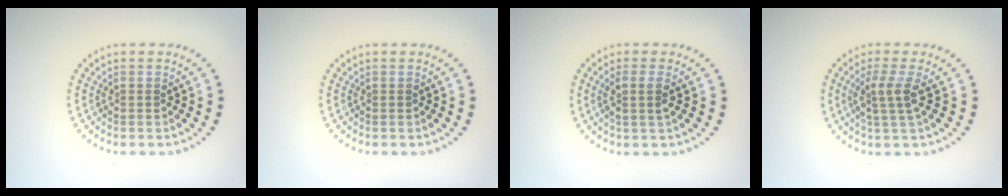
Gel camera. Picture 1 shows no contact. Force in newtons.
{"total": 0.0}
{"total": 1.9, "press": 1.6, "slide": 1.0}
{"total": 2.6, "press": 2.0, "slide": 1.6}